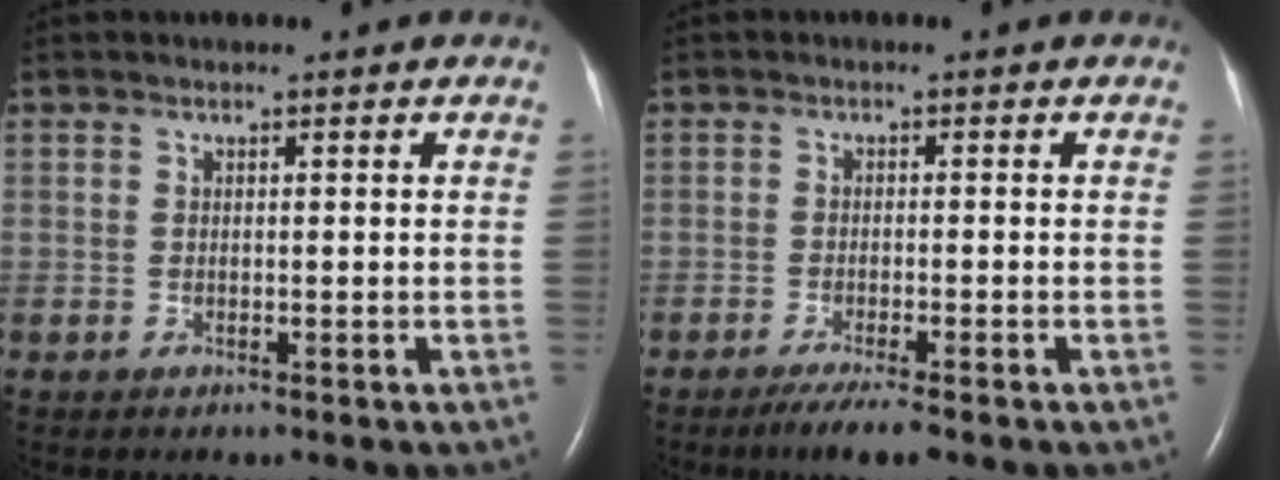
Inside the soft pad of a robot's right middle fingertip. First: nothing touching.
{"total": 4.7, "force": [-3.3, 0.2, 3.3], "torque": [-0.058, -0.013, -0.054]}